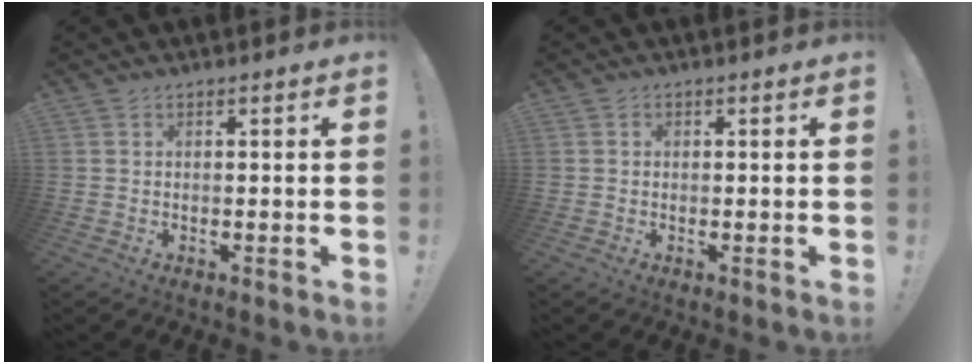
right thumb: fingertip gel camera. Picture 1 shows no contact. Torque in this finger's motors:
{"motor_torque": [0.09, 0.22, 0.16, 0.00, 0.00]}